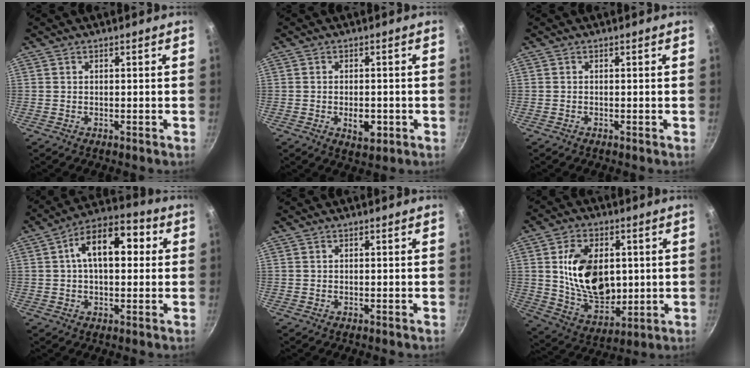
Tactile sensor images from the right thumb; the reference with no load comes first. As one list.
[{"total": 4.6, "force": [-1.2, 2.5, 3.6], "torque": [-0.040, 0.004, -0.014]}, {"total": 0.0}, {"total": 13.5, "force": [2.4, 7.7, 10.8], "torque": [-0.128, 0.030, 0.019]}, {"total": 0.0}, {"total": 17.2, "force": [2.1, 11.6, 12.5], "torque": [-0.184, -0.014, 0.050]}]